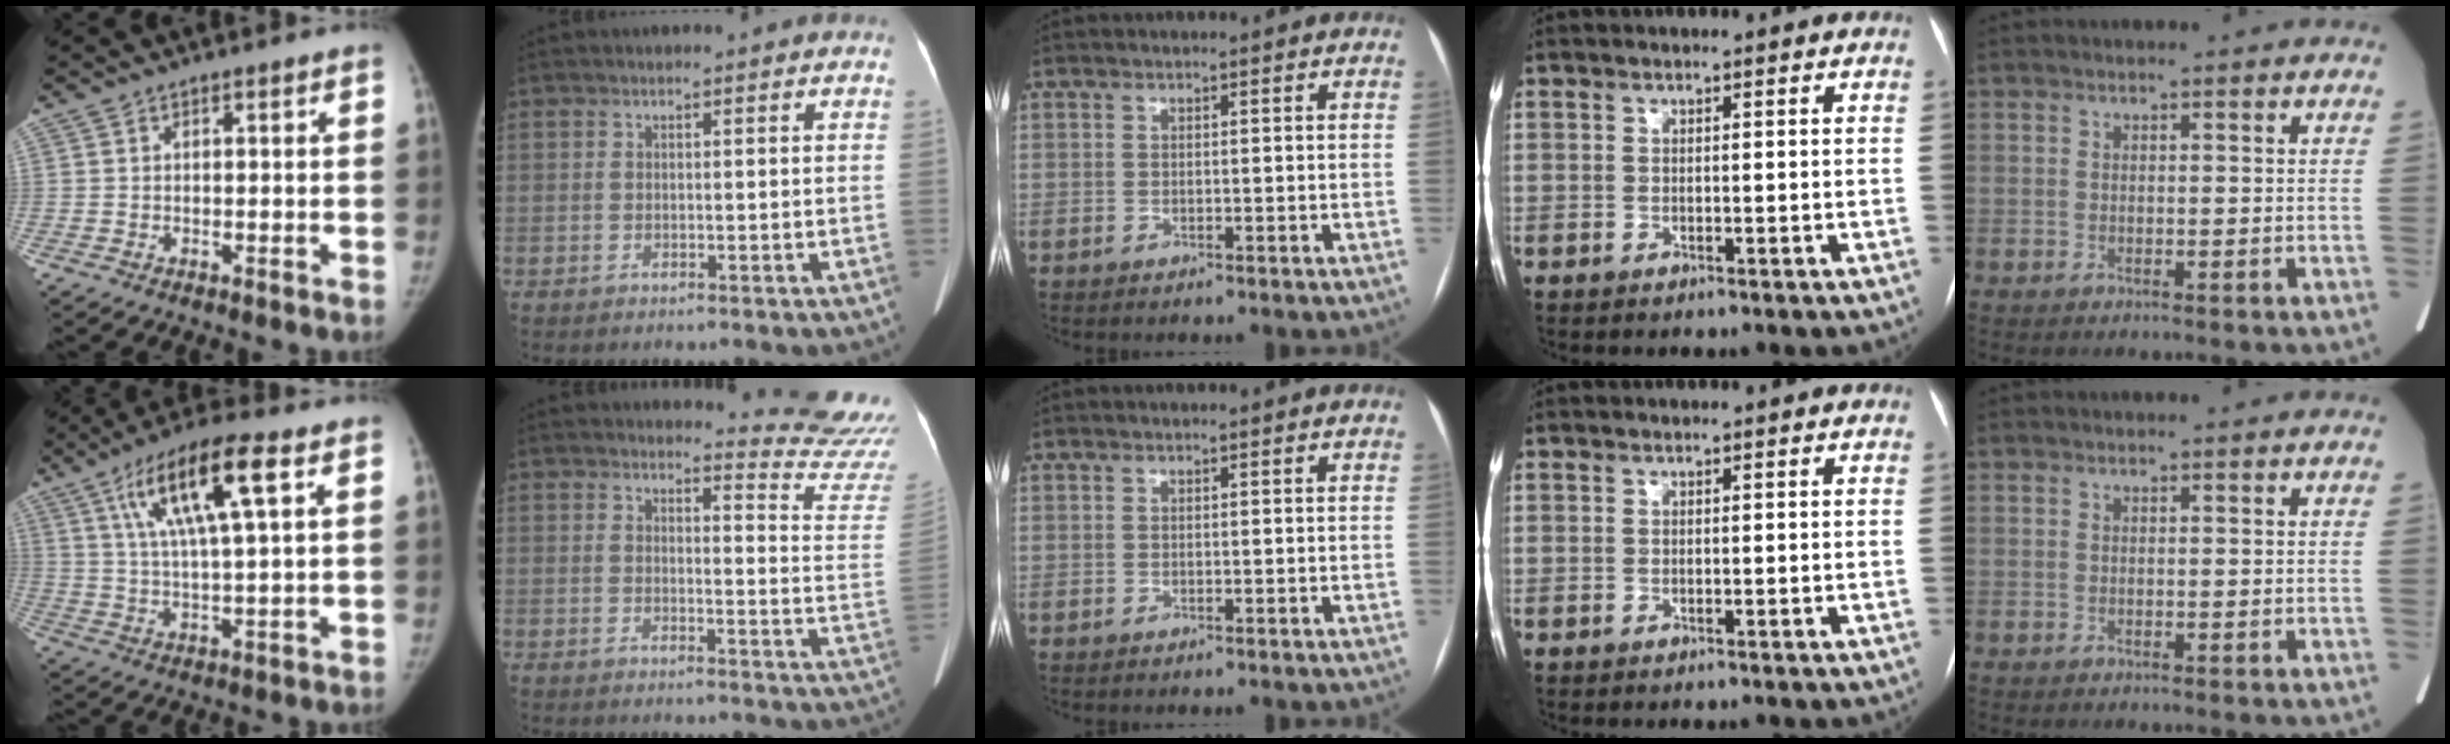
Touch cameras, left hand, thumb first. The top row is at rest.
{"thumb": {"total": 15.1, "force": [6.1, 3.2, 13.4], "torque": [-0.248, -0.002, 0.106]}, "index": {"total": 12.7, "force": [12.7, -1.3, 0.2], "torque": [0.014, -0.161, 0.113]}}